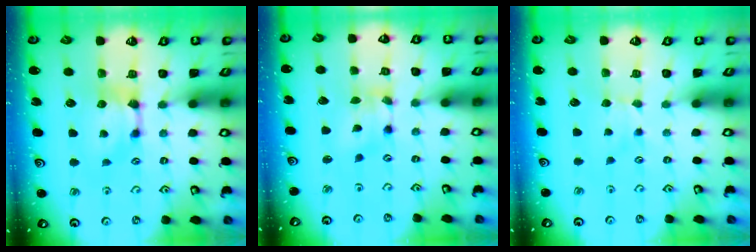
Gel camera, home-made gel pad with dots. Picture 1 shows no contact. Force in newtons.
{"total": 2.0, "press": 1.2, "slide": 1.5}
{"total": 2.4, "press": 2.3, "slide": 0.4}